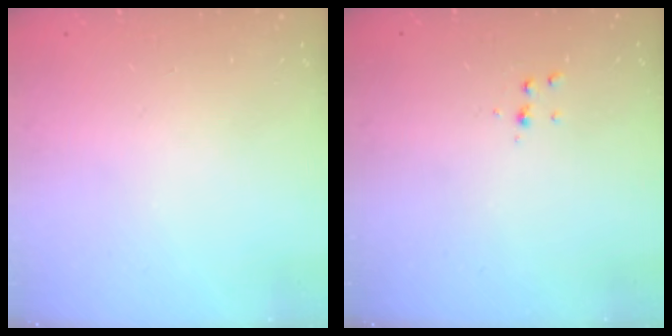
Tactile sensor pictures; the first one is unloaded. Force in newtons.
{"total": 4.4, "press": 4.3, "slide": 0.4}